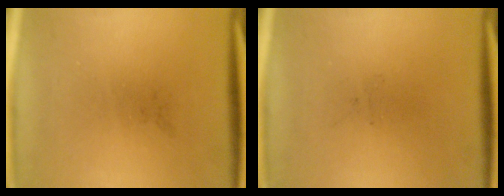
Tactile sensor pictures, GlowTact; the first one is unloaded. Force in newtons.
{"total": 0.0}